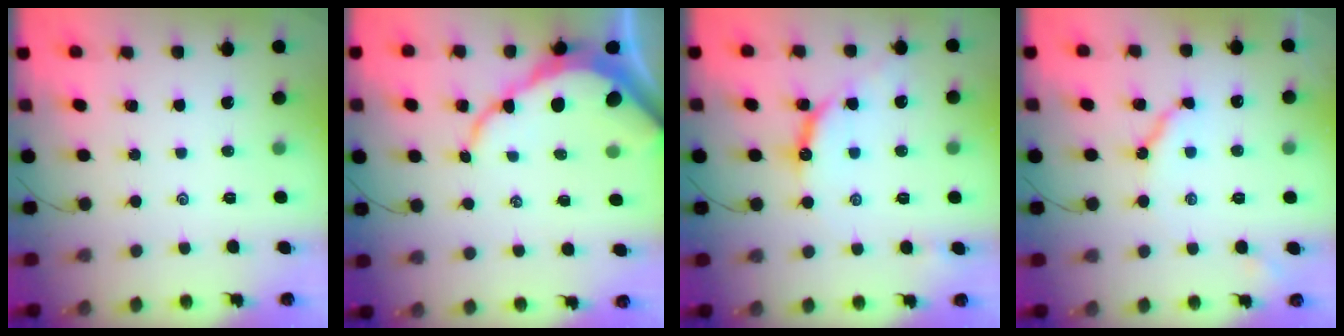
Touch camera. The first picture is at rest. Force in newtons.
{"total": 11.2, "press": 11.2, "slide": 1.0}
{"total": 10.2, "press": 10.1, "slide": 0.8}
{"total": 6.7, "press": 6.6, "slide": 0.8}